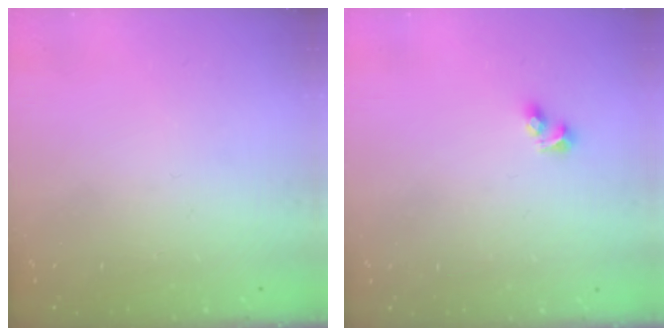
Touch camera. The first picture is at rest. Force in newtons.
{"total": 2.1, "press": 1.7, "slide": 1.1}